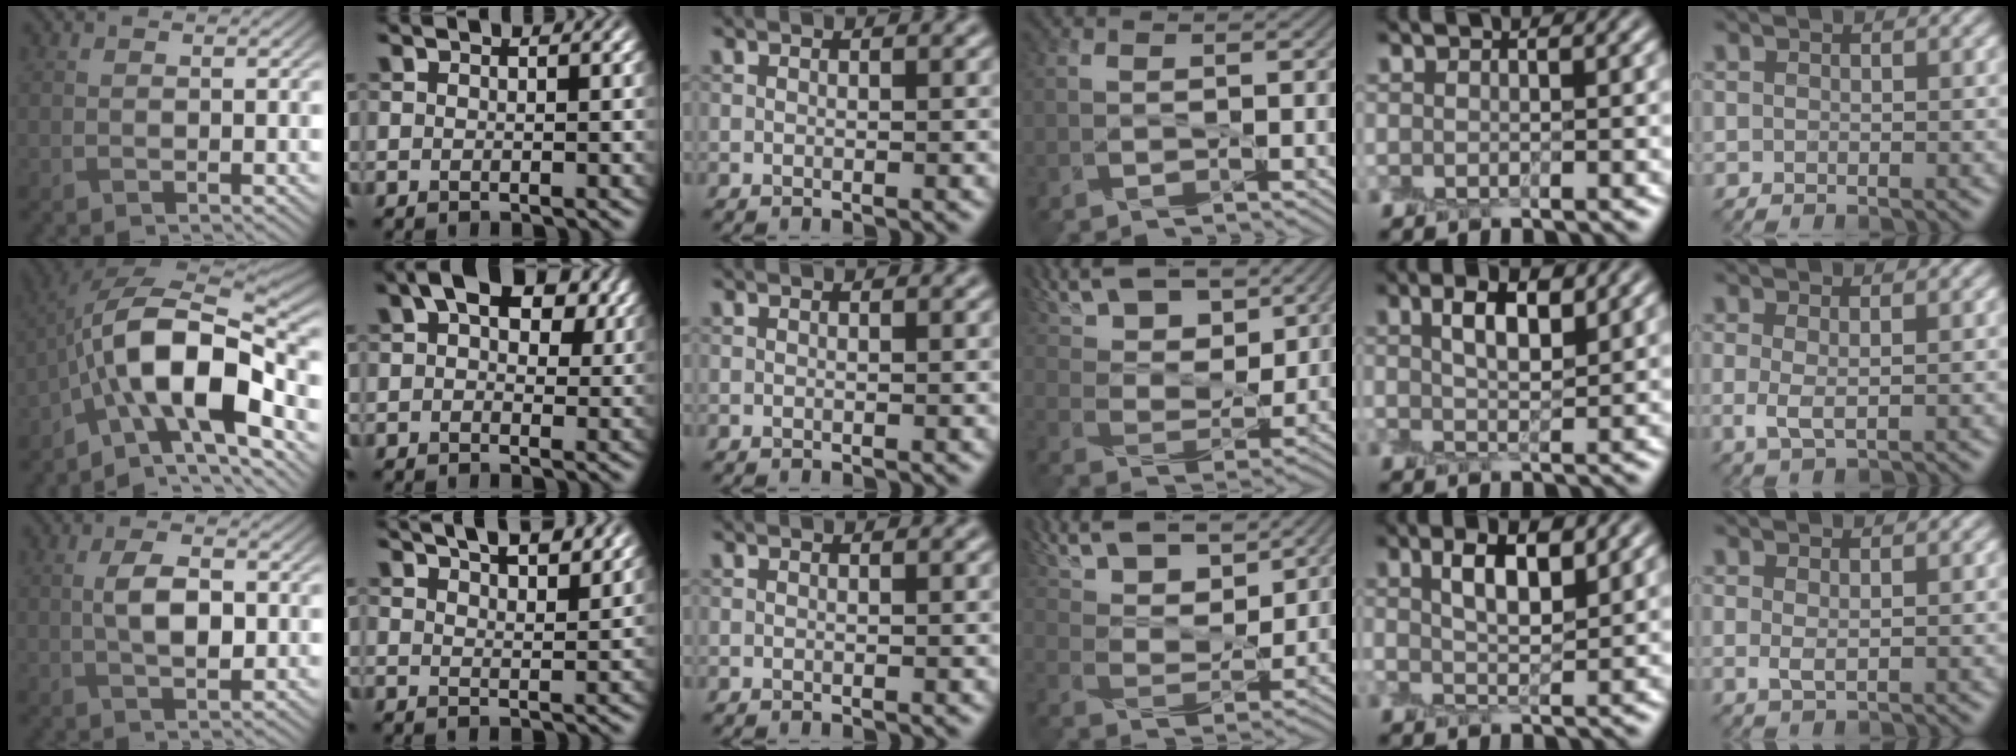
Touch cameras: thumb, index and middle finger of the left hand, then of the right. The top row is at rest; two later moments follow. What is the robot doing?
{"motion": "peel", "object": "shipping label"}